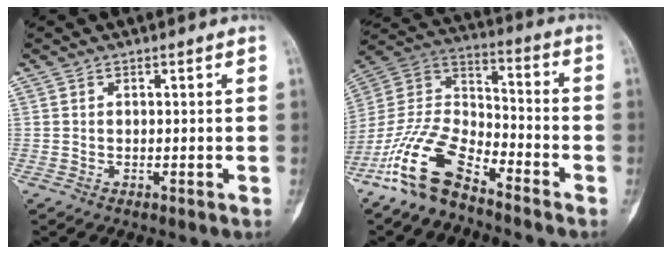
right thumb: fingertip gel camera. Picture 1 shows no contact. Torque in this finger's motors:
{"motor_torque": [0.70, 0.42, 1.39, -1.38, 0.21]}